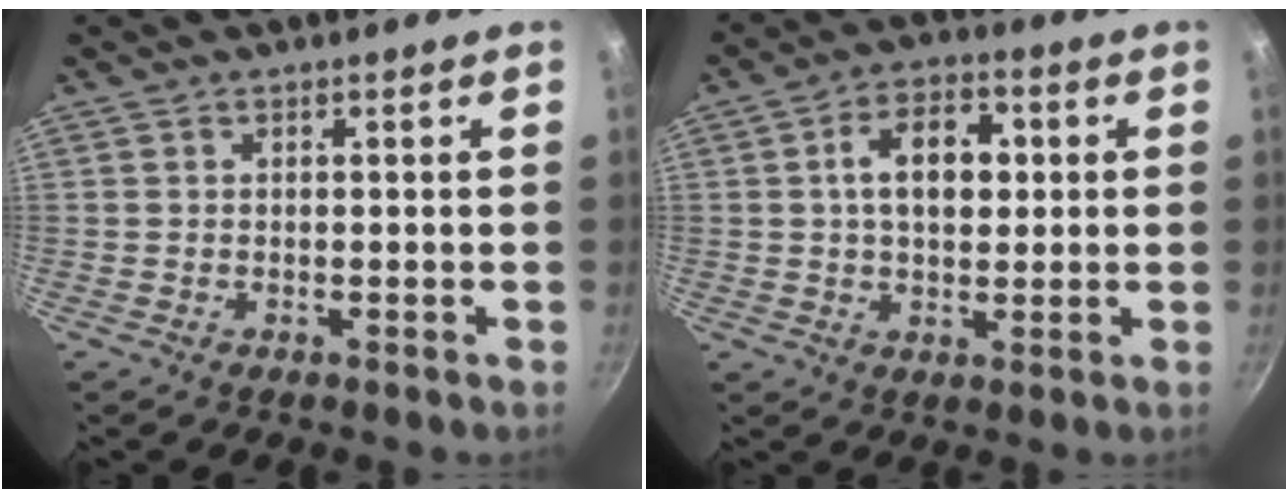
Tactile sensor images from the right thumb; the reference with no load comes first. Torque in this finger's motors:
{"motor_torque": [-0.16, 0.30, 1.05, -0.16, 0.07]}